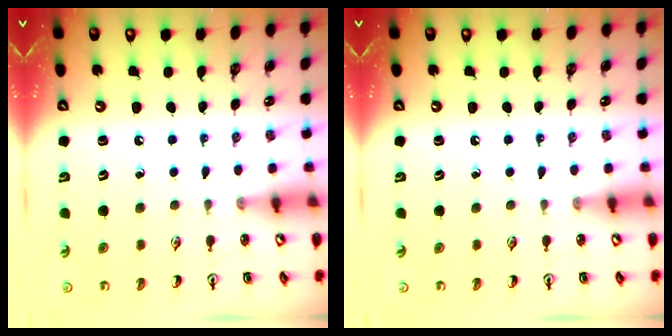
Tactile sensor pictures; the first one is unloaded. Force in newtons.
{"total": 0.0}